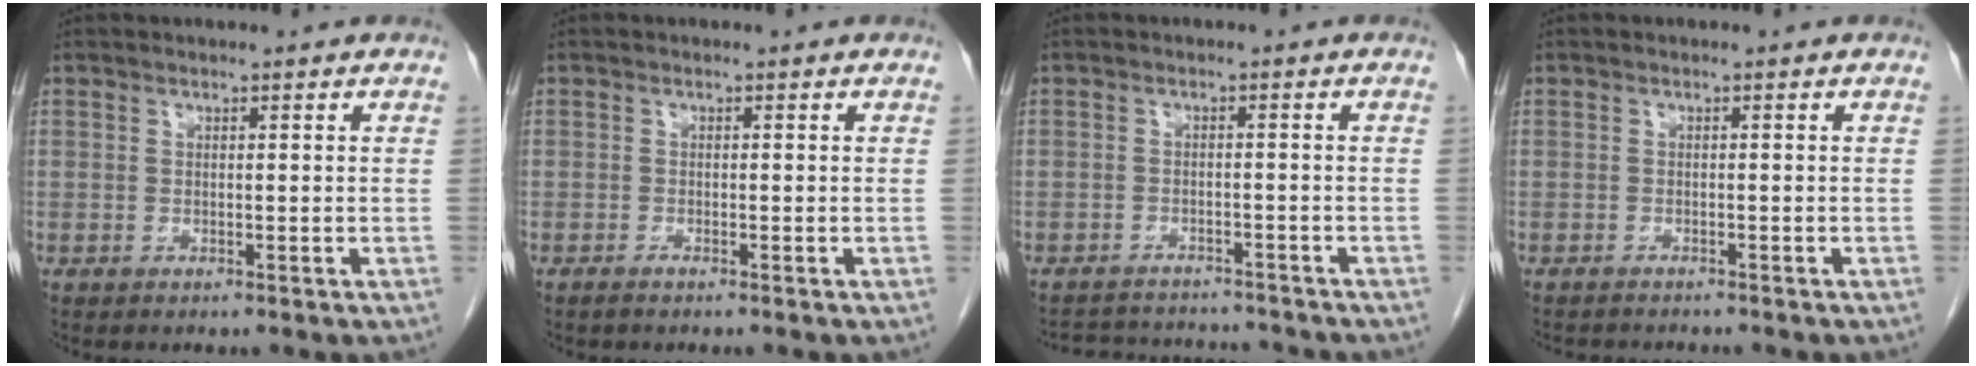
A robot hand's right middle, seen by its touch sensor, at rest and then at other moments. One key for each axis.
{"total": 0.6, "fx": -0.5, "fy": 0.0, "fz": 0.3, "tx": -0.012, "ty": -0.002, "tz": -0.010}
{"total": 9.8, "fx": -9.4, "fy": 1.8, "fz": 1.9, "tx": -0.040, "ty": 0.008, "tz": -0.125}
{"total": 3.8, "fx": -3.6, "fy": 0.6, "fz": 1.2, "tx": -0.018, "ty": -0.009, "tz": -0.048}